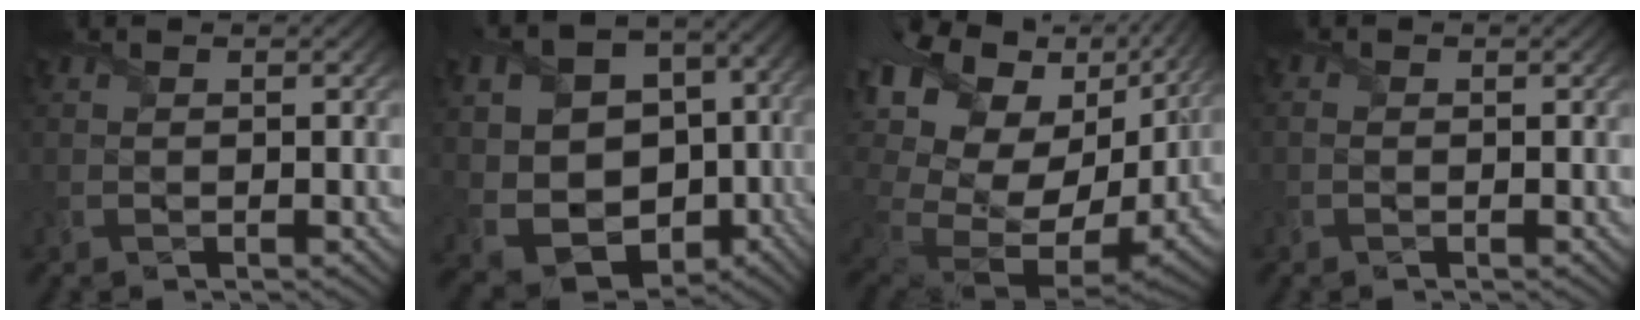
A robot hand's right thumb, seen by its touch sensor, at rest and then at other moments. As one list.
[{"total": 14.3, "force": [-1.7, 11.4, 8.3], "torque": [-0.187, -0.023, -0.012]}, {"total": 20.6, "force": [2.0, 13.0, 15.8], "torque": [-0.294, -0.030, 0.063]}, {"total": 0.7, "force": [-0.3, 0.5, 0.4], "torque": [-0.010, -0.001, -0.005]}]